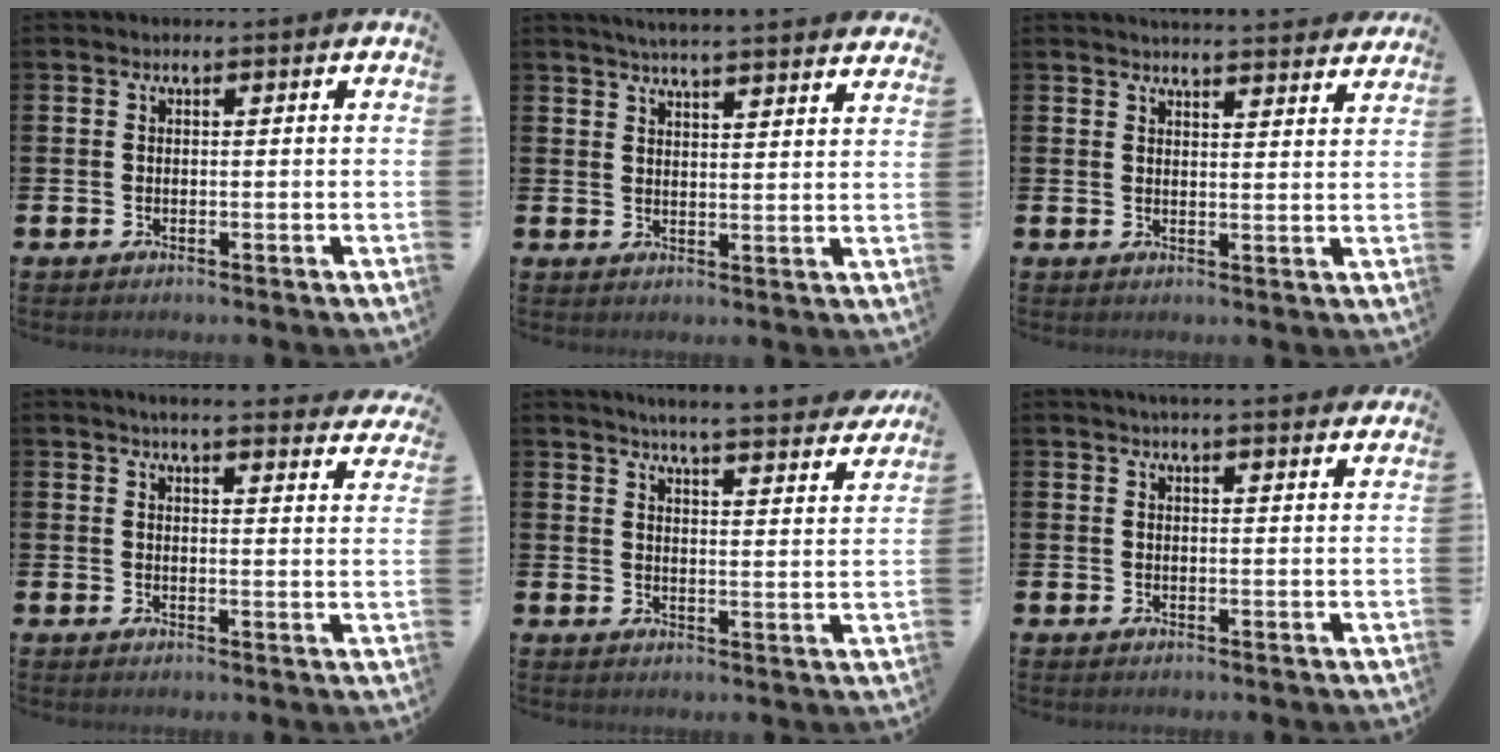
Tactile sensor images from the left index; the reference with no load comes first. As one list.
[{"total": 4.9, "force": [4.8, -0.6, 0.8], "torque": [-0.021, -0.030, 0.084]}, {"total": 4.0, "force": [4.0, -0.4, -0.1], "torque": [0.005, -0.029, 0.070]}, {"total": 4.4, "force": [4.3, -0.1, 1.0], "torque": [-0.018, -0.030, 0.072]}, {"total": 5.6, "force": [5.4, -0.4, 1.2], "torque": [-0.040, -0.042, 0.092]}, {"total": 3.3, "force": [3.2, -0.2, 0.6], "torque": [-0.006, -0.017, 0.056]}]